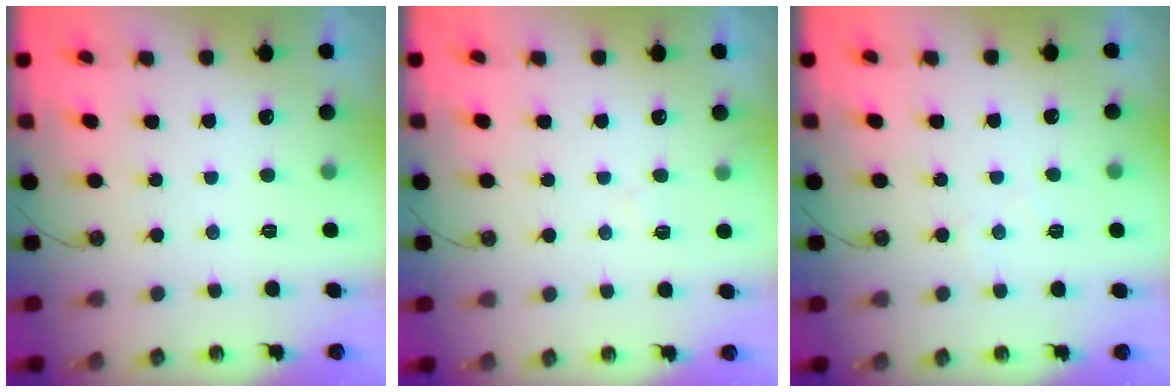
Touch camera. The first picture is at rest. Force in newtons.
{"total": 4.9, "press": 4.8, "slide": 0.7}
{"total": 3.6, "press": 3.5, "slide": 0.6}